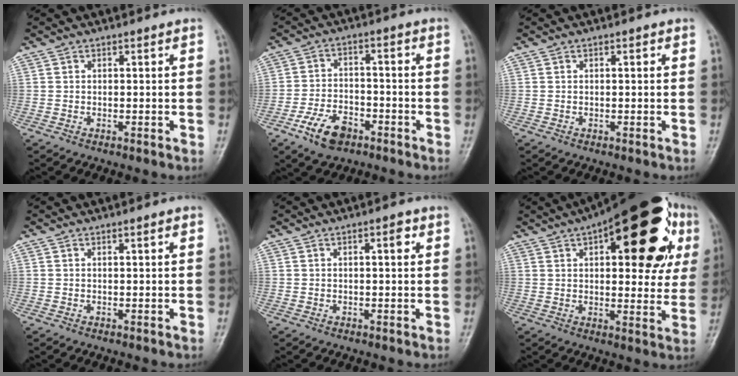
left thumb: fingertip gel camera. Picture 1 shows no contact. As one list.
[{"total": 8.2, "force": [-4.7, 4.7, 4.8], "torque": [-0.079, 0.024, -0.084]}, {"total": 0.6, "force": [0.2, 0.2, 0.6], "torque": [-0.010, 0.001, 0.003]}, {"total": 0.9, "force": [0.4, 0.1, 0.8], "torque": [-0.013, 0.001, 0.005]}, {"total": 2.2, "force": [0.8, 0.8, 1.9], "torque": [-0.027, 0.002, 0.010]}, {"total": 27.1, "force": [10.4, 10.9, 22.5], "torque": [-0.282, 0.018, 0.137]}]